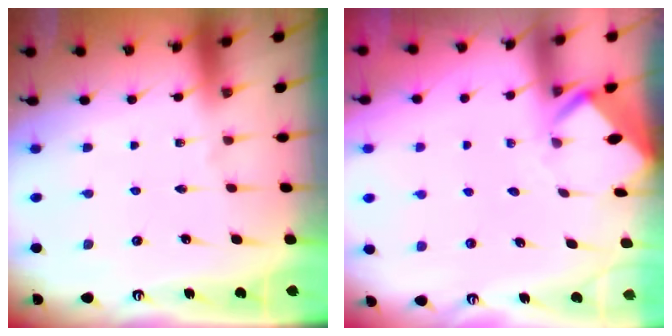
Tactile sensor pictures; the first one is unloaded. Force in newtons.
{"total": 3.0, "press": 3.0, "slide": 0.1}